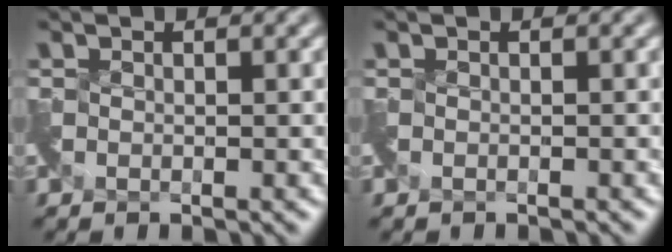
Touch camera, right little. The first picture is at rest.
{"total": 0.5, "force": [-0.5, 0.1, 0.1], "torque": [-0.003, -0.010, -0.010]}